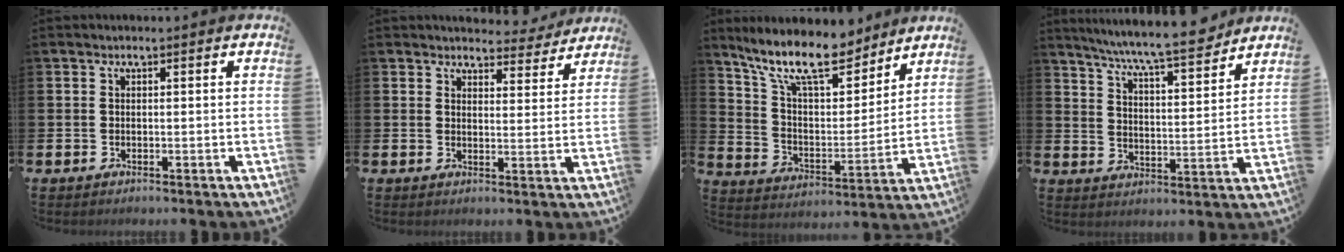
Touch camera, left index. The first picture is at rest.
{"total": 4.1, "force": [3.9, 1.2, 0.3], "torque": [-0.001, -0.029, 0.066]}
{"total": 13.0, "force": [10.6, 4.1, 6.4], "torque": [-0.146, -0.059, 0.186]}
{"total": 8.5, "force": [7.9, 0.3, 3.2], "torque": [-0.084, -0.049, 0.136]}